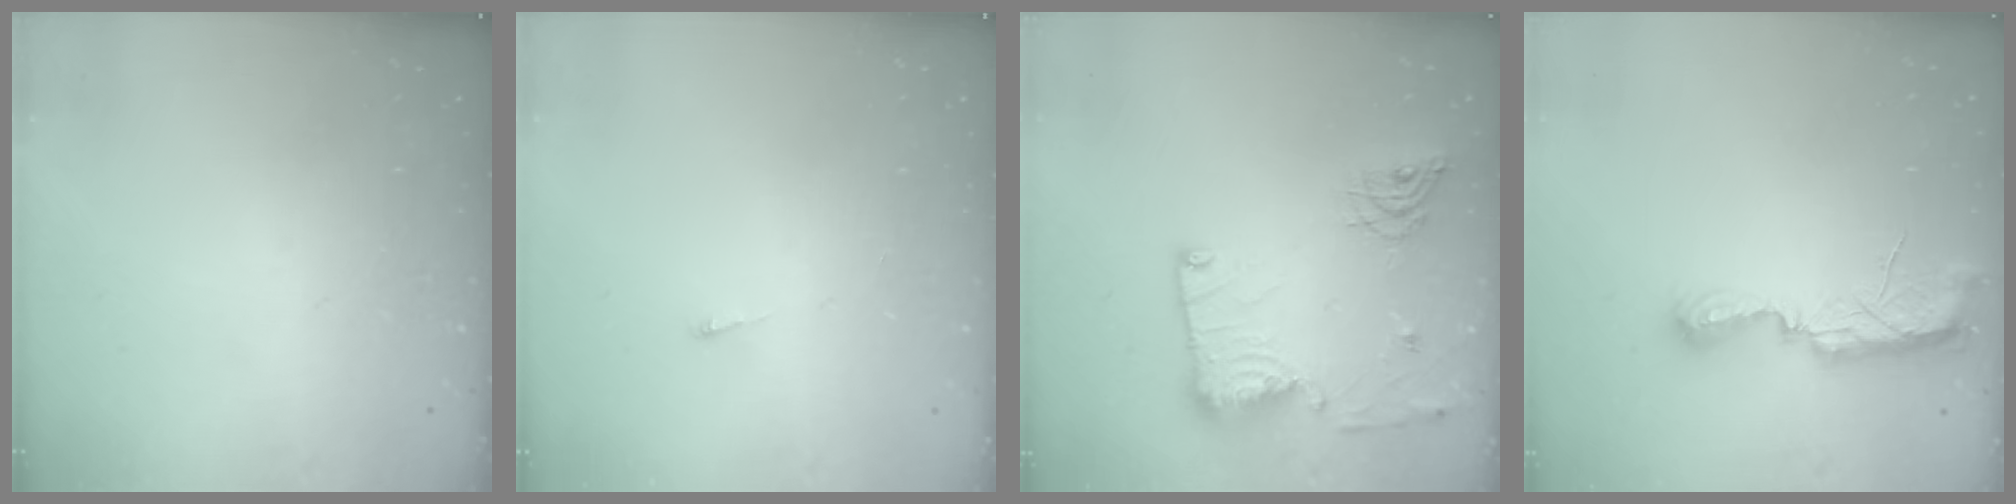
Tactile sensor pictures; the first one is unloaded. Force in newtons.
{"total": 2.6, "press": 2.5, "slide": 0.3}
{"total": 15.8, "press": 15.7, "slide": 0.9}
{"total": 7.5, "press": 7.5, "slide": 0.5}